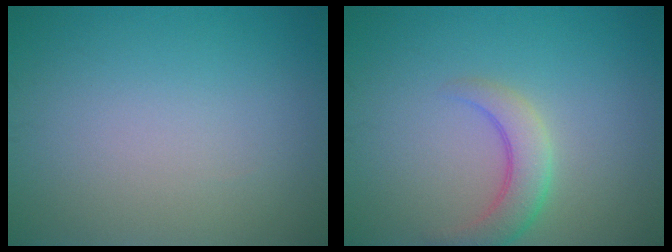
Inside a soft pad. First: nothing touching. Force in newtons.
{"total": 3.4, "press": 3.4, "slide": 0.1}